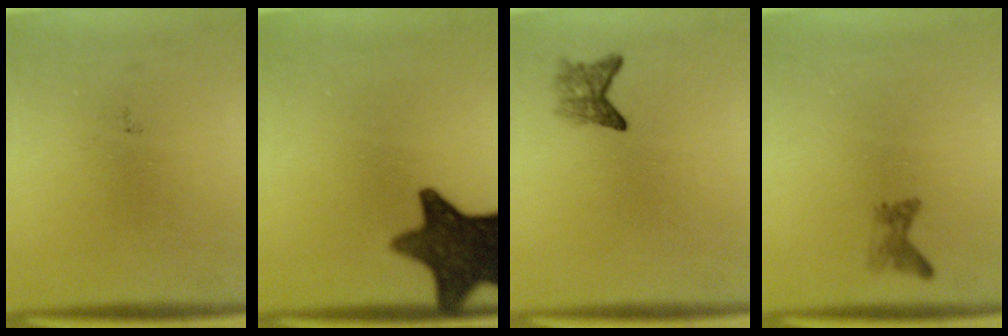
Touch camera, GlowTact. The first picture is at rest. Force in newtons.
{"total": 14.1}
{"total": 2.3}
{"total": 1.2}